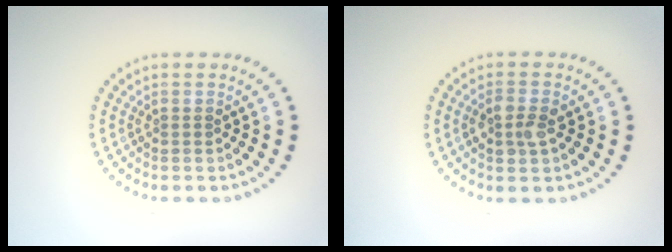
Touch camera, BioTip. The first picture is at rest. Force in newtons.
{"total": 2.3, "press": 2.3, "slide": 0.2}